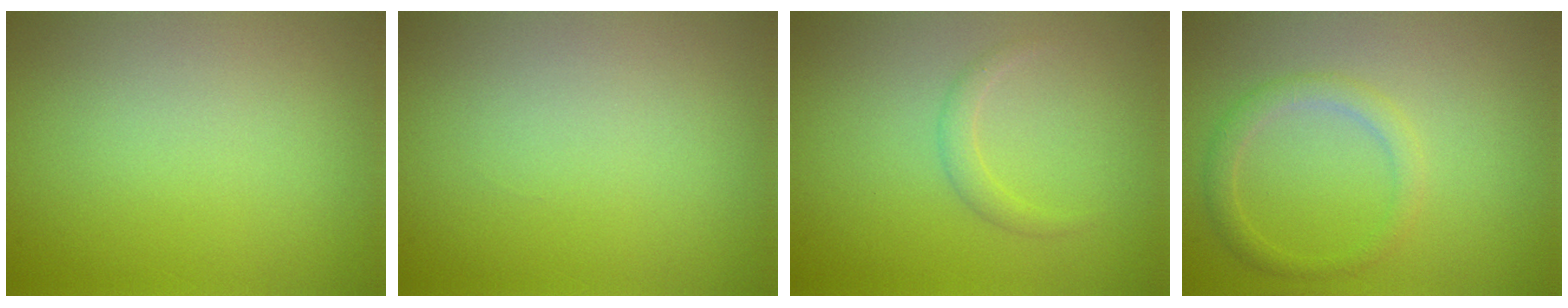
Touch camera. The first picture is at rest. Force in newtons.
{"total": 0.0}
{"total": 1.2, "press": 1.2, "slide": 0.1}
{"total": 1.9, "press": 1.9, "slide": 0.2}